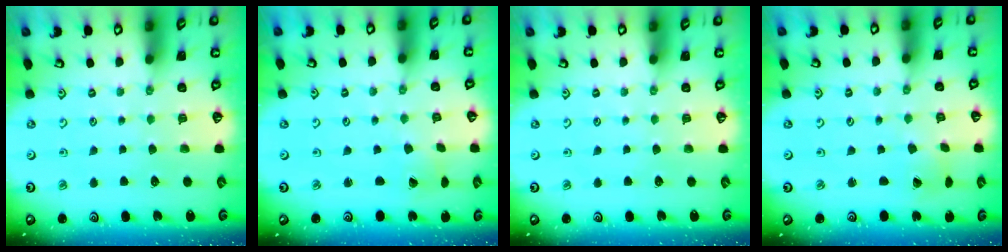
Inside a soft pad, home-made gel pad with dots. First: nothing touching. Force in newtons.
{"total": 2.1, "press": 2.1, "slide": 0.3}
{"total": 0.0}
{"total": 1.2, "press": 1.2, "slide": 0.2}